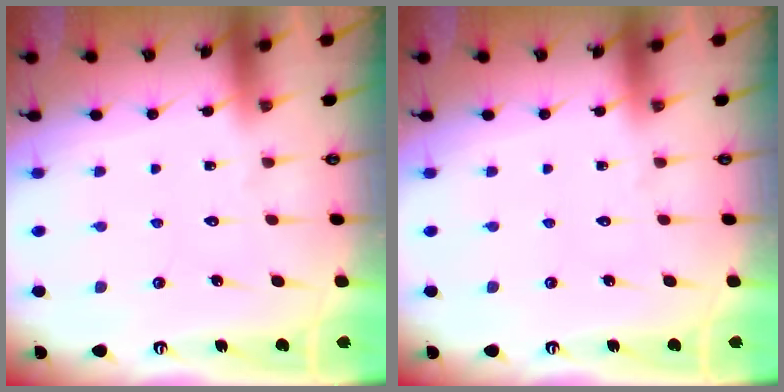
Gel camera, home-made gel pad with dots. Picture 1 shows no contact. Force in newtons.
{"total": 0.0}